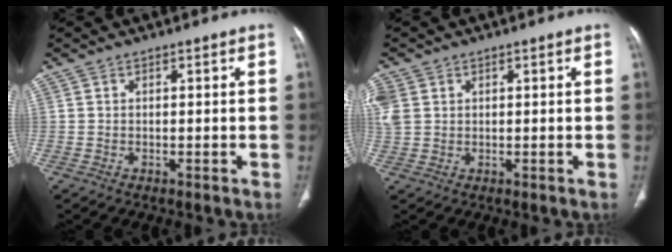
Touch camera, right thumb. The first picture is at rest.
{"total": 6.0, "force": [1.6, 4.7, 3.3], "torque": [-0.102, 0.011, 0.040]}